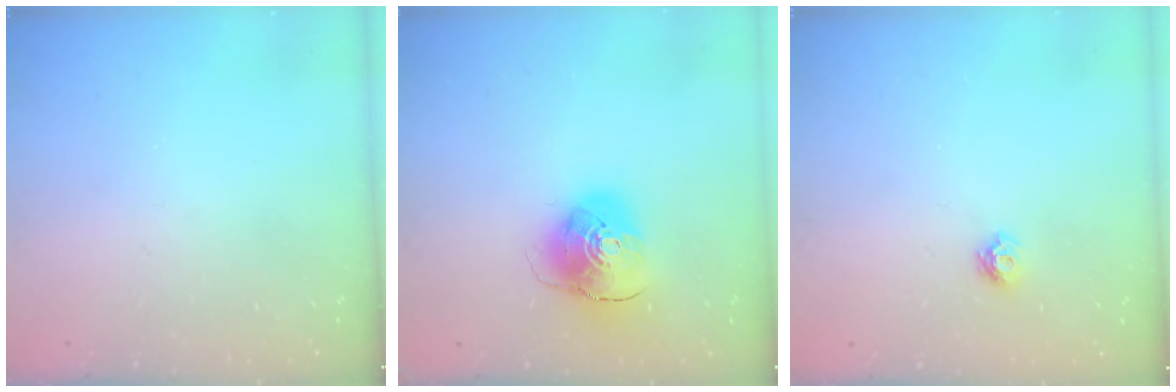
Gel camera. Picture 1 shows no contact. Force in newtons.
{"total": 9.9, "press": 9.8, "slide": 1.4}
{"total": 4.9, "press": 4.8, "slide": 0.6}